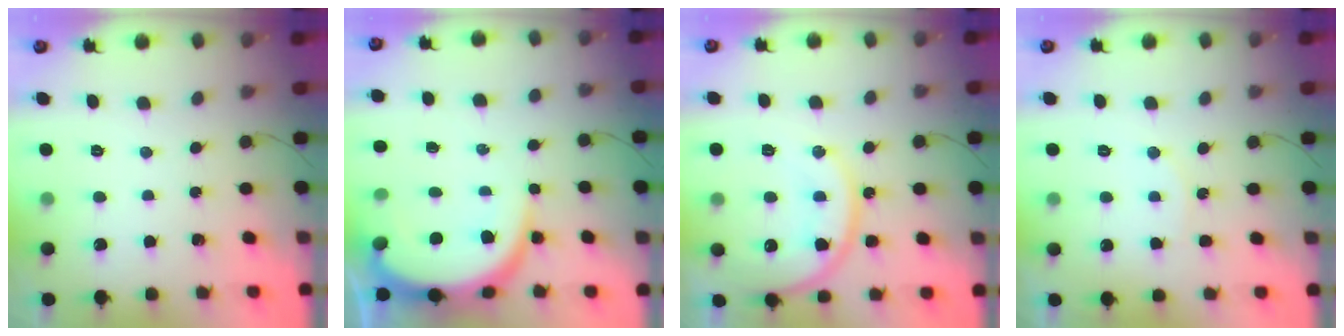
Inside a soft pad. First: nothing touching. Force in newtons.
{"total": 10.9, "press": 10.8, "slide": 1.2}
{"total": 15.7, "press": 15.7, "slide": 1.4}
{"total": 6.3, "press": 6.2, "slide": 0.7}